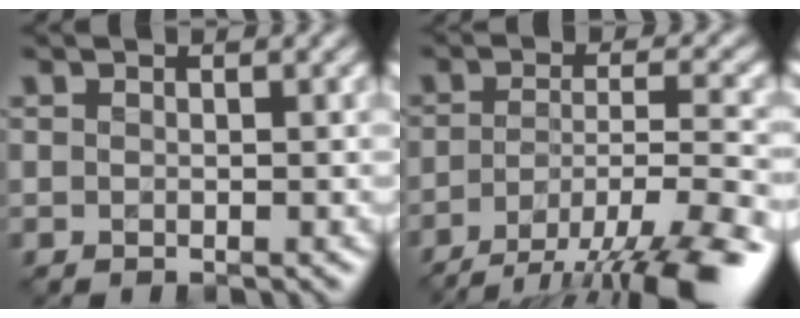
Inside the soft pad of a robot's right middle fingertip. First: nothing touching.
{"total": 10.3, "force": [-6.9, 2.6, 7.2], "torque": [-0.127, -0.012, -0.107]}